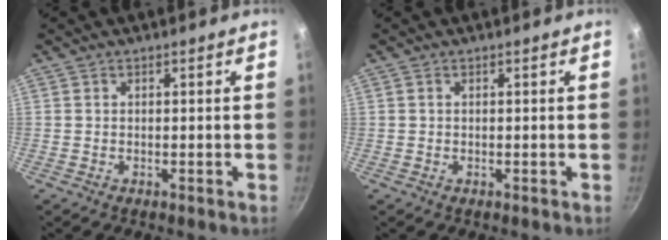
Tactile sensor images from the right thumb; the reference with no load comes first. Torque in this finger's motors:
{"motor_torque": [0.27, 0.13, -0.18, -0.10, -0.01]}